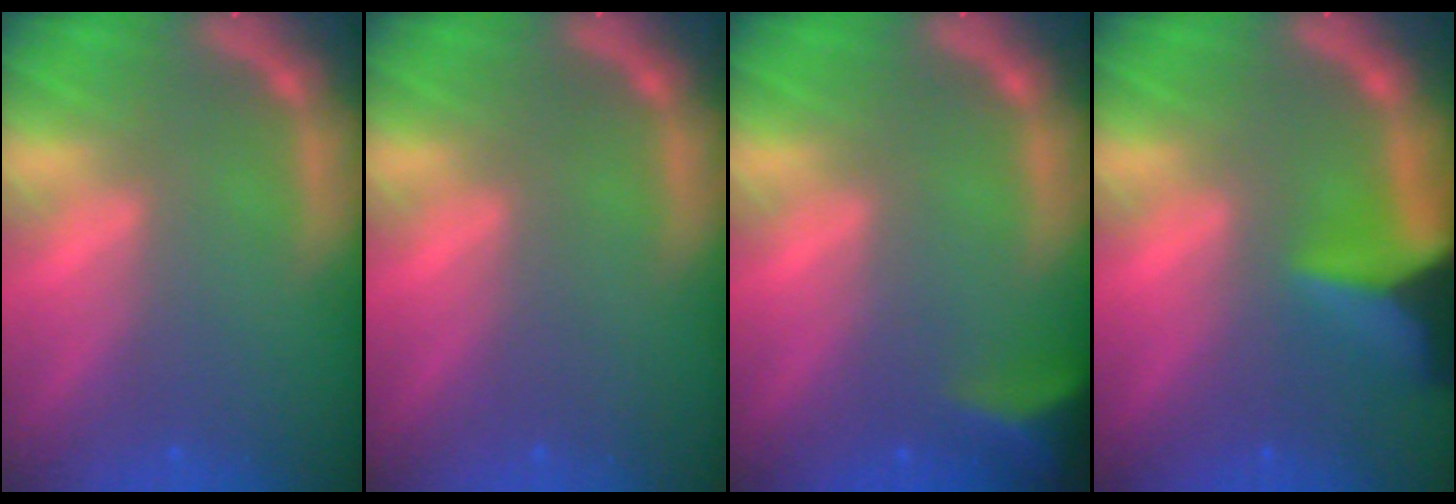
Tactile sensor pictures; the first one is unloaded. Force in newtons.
{"total": 0.0}
{"total": 4.5}
{"total": 7.5}